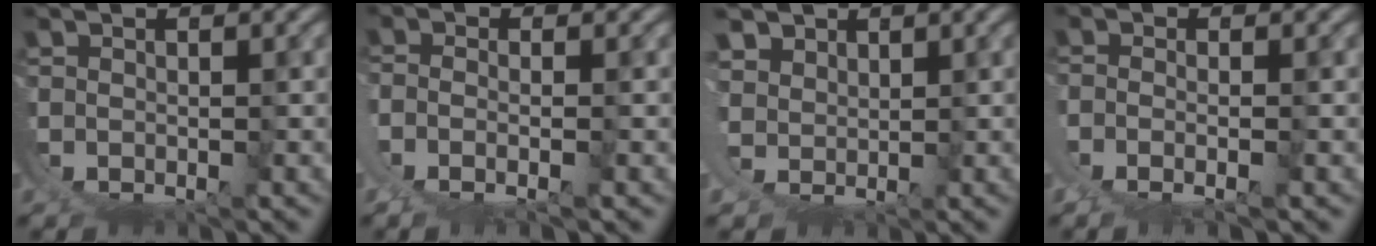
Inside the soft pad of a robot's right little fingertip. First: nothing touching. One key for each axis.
{"total": 2.8, "fx": 0.6, "fy": 0.7, "fz": 2.7, "tx": -0.071, "ty": -0.018, "tz": 0.021}
{"total": 5.8, "fx": 2.9, "fy": 4.7, "fz": 1.9, "tx": -0.072, "ty": -0.012, "tz": 0.045}
{"total": 2.3, "fx": 0.2, "fy": 0.1, "fz": 2.3, "tx": -0.055, "ty": -0.014, "tz": 0.012}